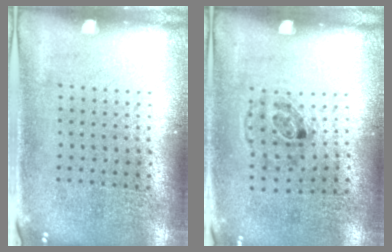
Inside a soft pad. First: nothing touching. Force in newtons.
{"total": 1.2, "press": 0.7, "slide": 0.9}